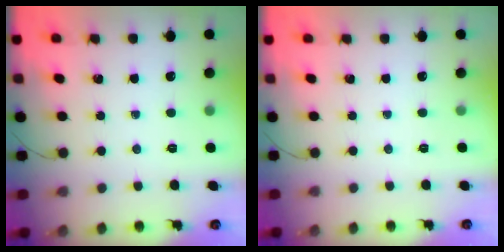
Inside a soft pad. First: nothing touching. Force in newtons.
{"total": 2.5, "press": 2.5, "slide": 0.5}